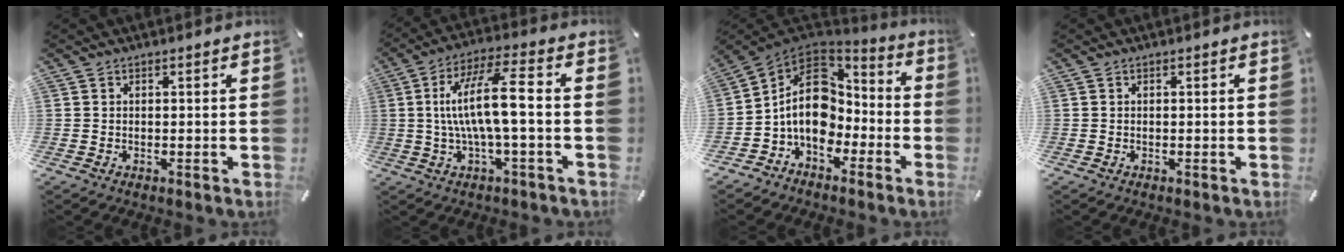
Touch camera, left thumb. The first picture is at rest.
{"total": 14.1, "force": [-0.1, 3.0, 13.8], "torque": [-0.269, 0.004, -0.010]}
{"total": 14.0, "force": [-1.9, 11.1, 8.3], "torque": [-0.164, 0.012, -0.034]}
{"total": 0.0}